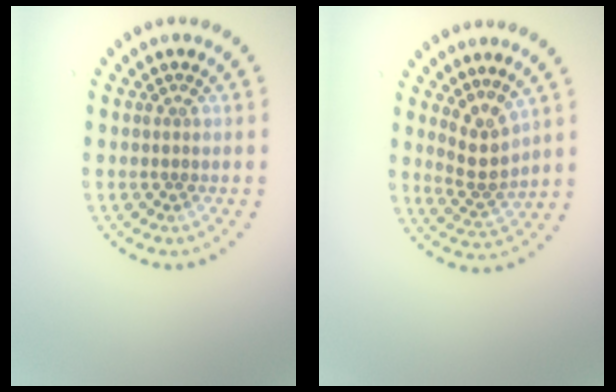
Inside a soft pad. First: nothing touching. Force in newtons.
{"total": 2.8, "press": 2.2, "slide": 1.8}